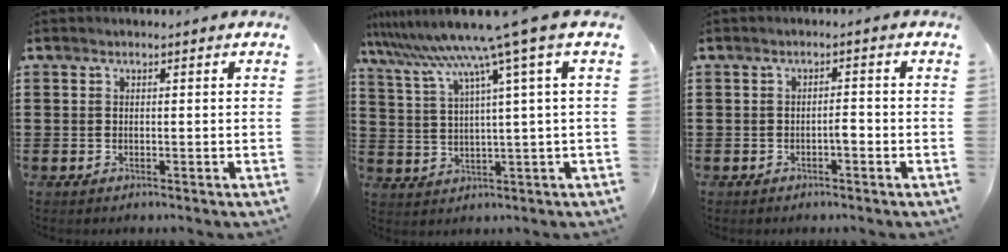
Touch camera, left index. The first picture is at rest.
{"total": 9.6, "force": [6.1, -1.4, 7.3], "torque": [-0.169, -0.038, 0.092]}
{"total": 1.7, "force": [-0.9, 0.4, 1.4], "torque": [-0.029, 0.003, -0.016]}